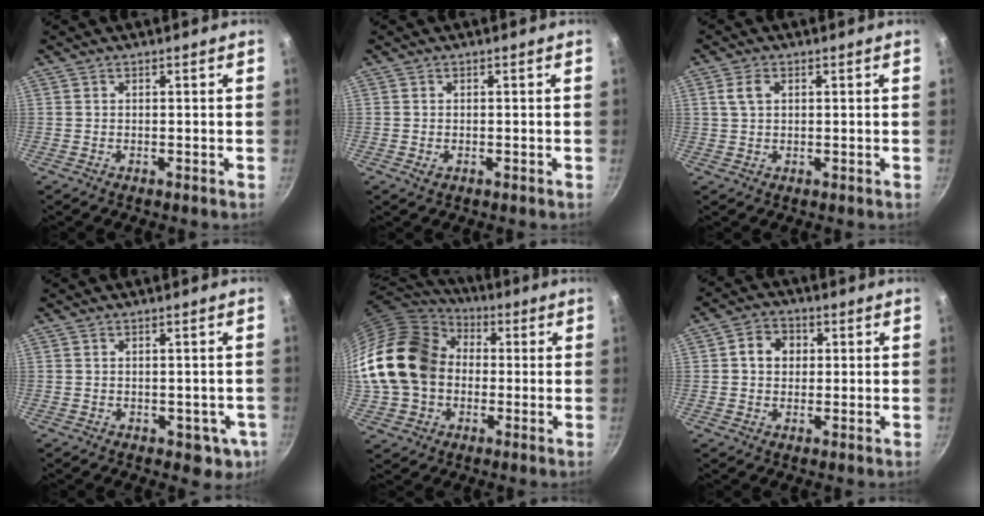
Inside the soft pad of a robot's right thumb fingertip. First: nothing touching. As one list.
[{"total": 1.1, "force": [-0.3, 0.8, 0.7], "torque": [-0.013, -0.001, -0.003]}, {"total": 3.2, "force": [1.0, 2.1, 2.2], "torque": [-0.039, 0.006, 0.018]}, {"total": 5.0, "force": [-1.1, 3.2, 3.7], "torque": [-0.021, 0.004, -0.008]}, {"total": 23.6, "force": [0.7, 18.5, 14.6], "torque": [-0.288, 0.056, 0.014]}, {"total": 5.5, "force": [1.0, 4.6, 2.9], "torque": [-0.024, 0.007, 0.007]}]